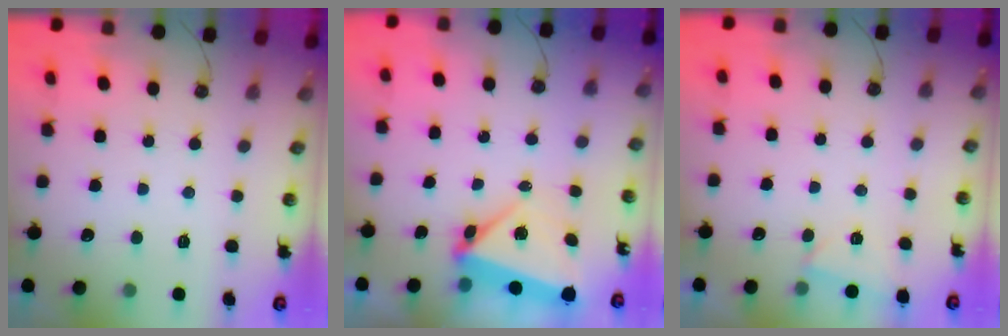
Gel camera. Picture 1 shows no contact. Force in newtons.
{"total": 6.1, "press": 5.2, "slide": 3.2}
{"total": 2.8, "press": 2.1, "slide": 1.8}